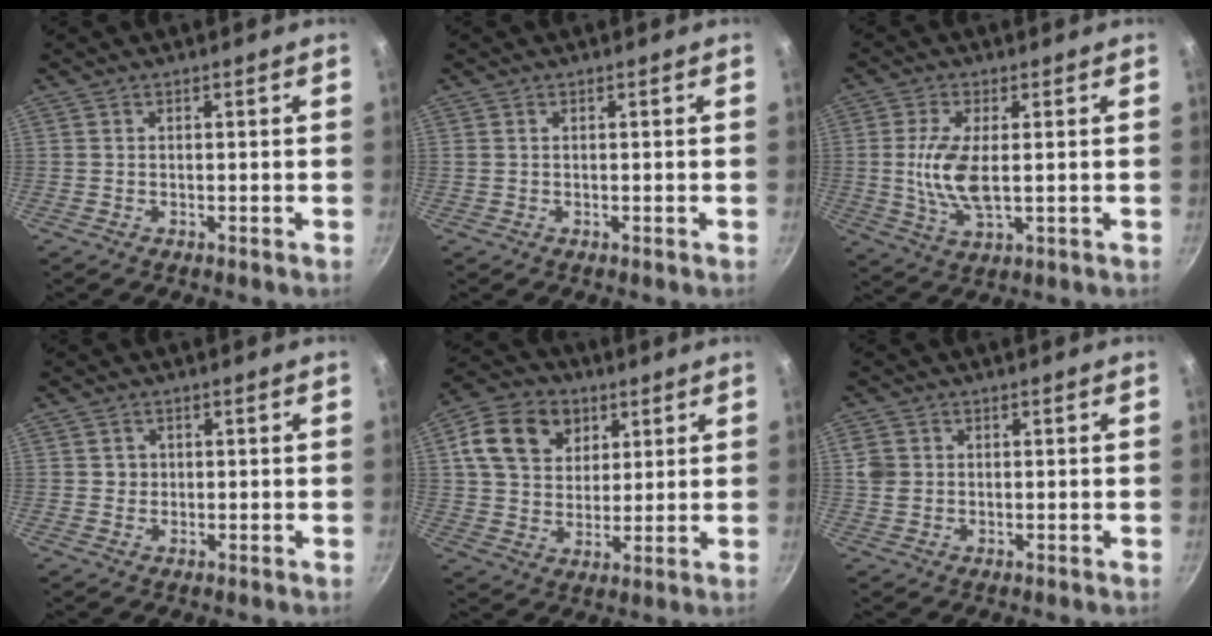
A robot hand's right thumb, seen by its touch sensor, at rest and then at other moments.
{"total": 0.0}
{"total": 8.9, "force": [0.4, 3.8, 8.1], "torque": [-0.168, -0.006, 0.008]}
{"total": 1.6, "force": [0.2, 1.6, 0.3], "torque": [0.005, 0.003, 0.003]}
{"total": 14.2, "force": [5.4, 10.9, 7.3], "torque": [-0.111, -0.003, 0.086]}
{"total": 3.4, "force": [0.4, 3.0, 1.6], "torque": [-0.023, 0.000, 0.007]}